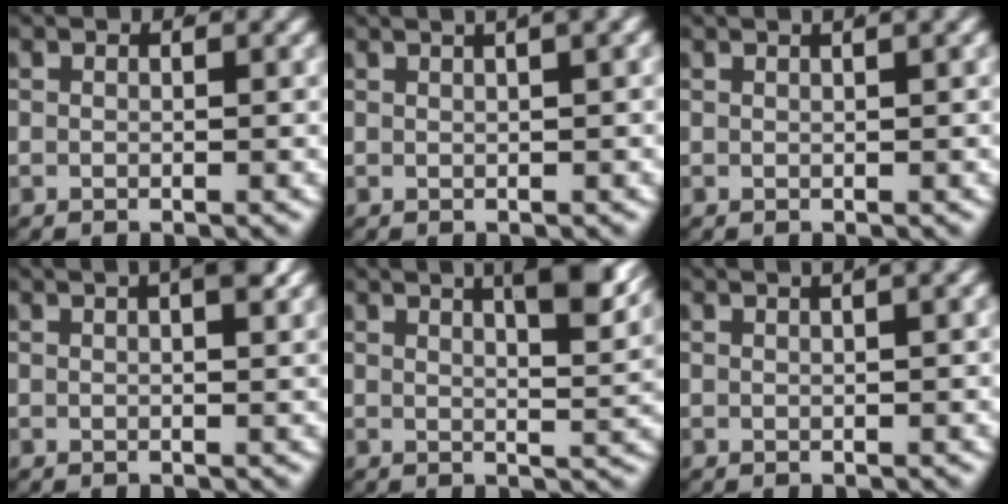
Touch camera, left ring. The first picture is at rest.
{"total": 4.4, "force": [2.6, 0.8, 3.5], "torque": [-0.027, 0.026, 0.035]}
{"total": 2.1, "force": [1.4, -0.1, 1.6], "torque": [-0.005, 0.018, 0.018]}
{"total": 3.5, "force": [1.8, 0.6, 2.9], "torque": [-0.031, 0.015, 0.024]}
{"total": 7.4, "force": [4.4, 1.8, 5.7], "torque": [-0.072, 0.002, 0.066]}
{"total": 3.4, "force": [2.1, 0.3, 2.6], "torque": [-0.016, 0.022, 0.028]}